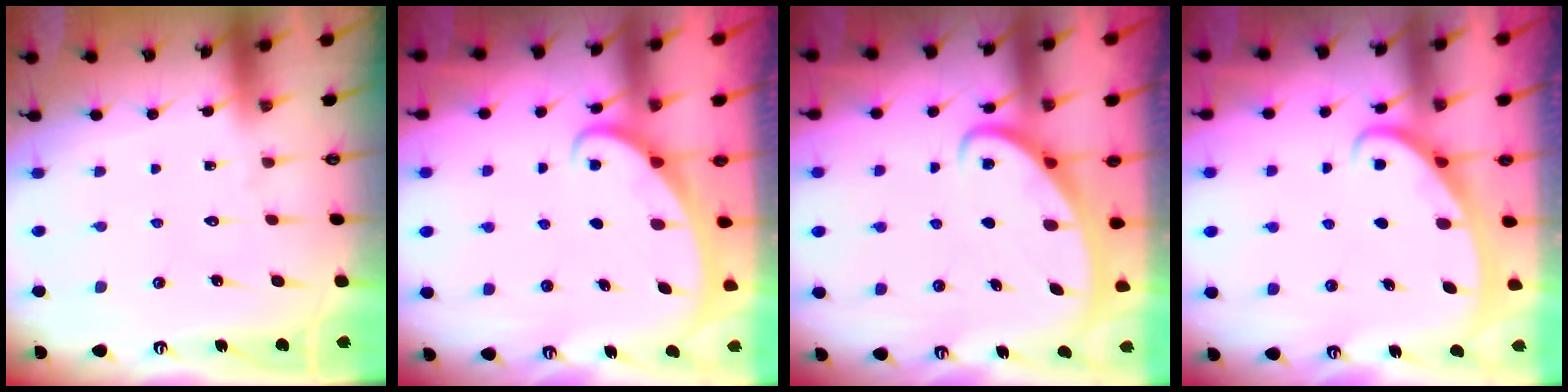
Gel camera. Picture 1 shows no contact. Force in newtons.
{"total": 2.2, "press": 2.2, "slide": 0.1}
{"total": 2.4, "press": 2.3, "slide": 0.3}
{"total": 2.5, "press": 2.5, "slide": 0.4}